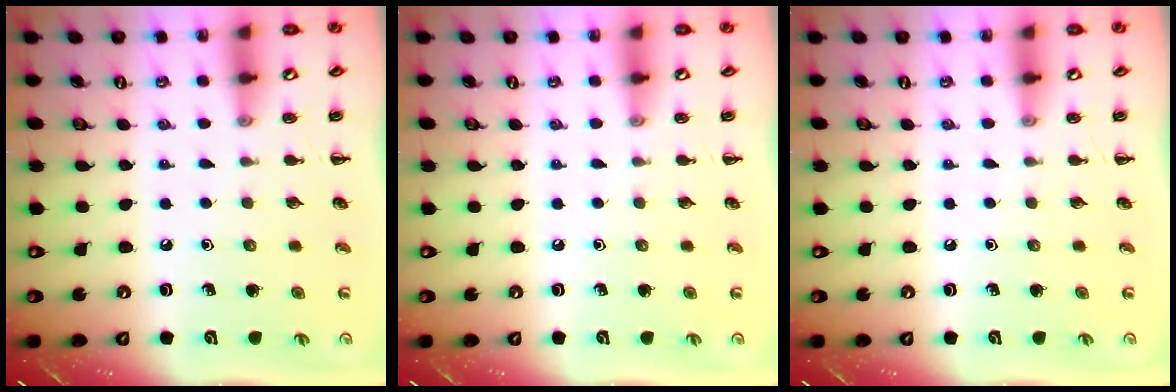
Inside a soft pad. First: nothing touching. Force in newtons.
{"total": 0.0}
{"total": 0.0}